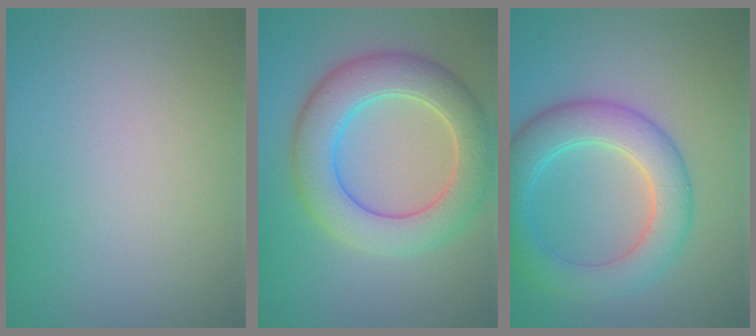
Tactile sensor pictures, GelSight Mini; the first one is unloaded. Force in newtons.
{"total": 7.3, "press": 7.3, "slide": 0.1}
{"total": 6.1, "press": 6.1, "slide": 0.3}